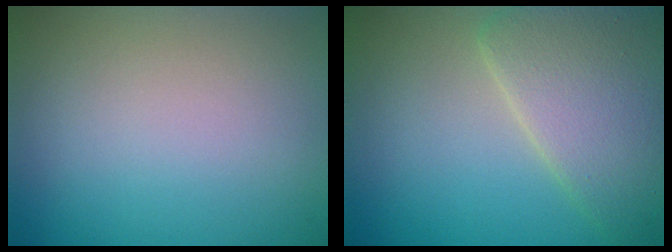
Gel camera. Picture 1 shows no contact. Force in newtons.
{"total": 6.0, "press": 6.0, "slide": 0.2}